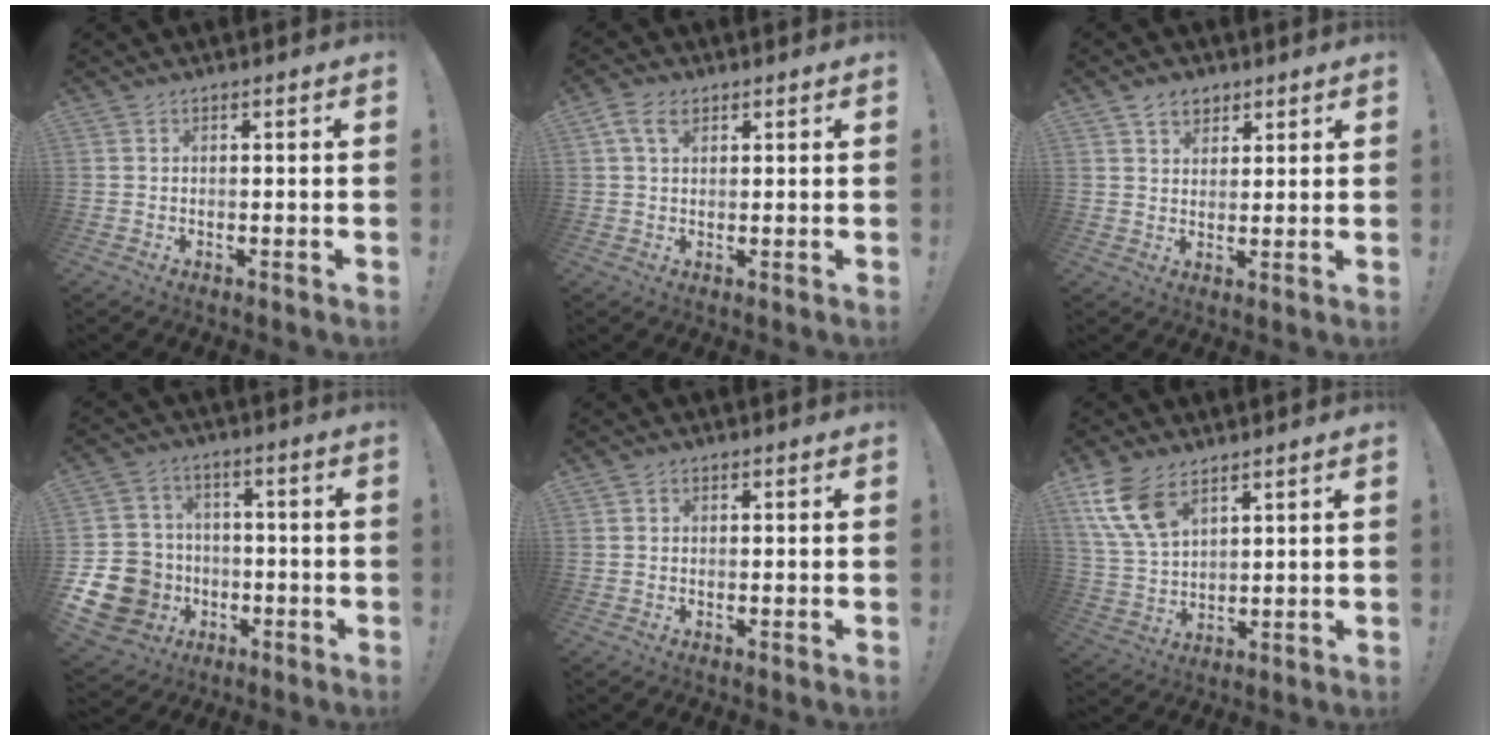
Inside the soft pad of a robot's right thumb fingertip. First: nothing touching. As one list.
[{"total": 5.1, "force": [2.2, 3.3, 3.2], "torque": [-0.068, 0.007, 0.044]}, {"total": 5.6, "force": [3.6, 3.8, 1.9], "torque": [-0.022, -0.015, 0.066]}, {"total": 15.9, "force": [-4.3, 13.8, 6.6], "torque": [-0.132, 0.033, -0.060]}, {"total": 0.9, "force": [0.0, 0.9, 0.2], "torque": [0.000, 0.001, -0.001]}, {"total": 12.0, "force": [7.1, 6.5, 7.2], "torque": [-0.152, -0.030, 0.138]}]